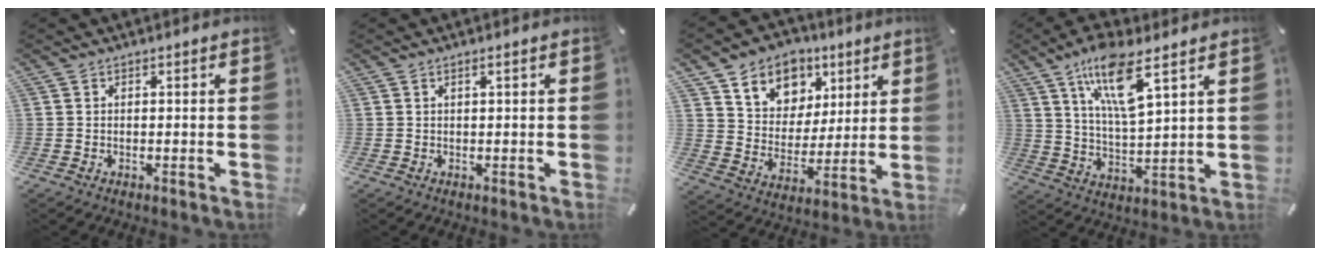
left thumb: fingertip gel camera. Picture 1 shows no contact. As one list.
[{"total": 0.9, "force": [0.3, 0.1, 0.9], "torque": [-0.016, 0.001, 0.005]}, {"total": 10.7, "force": [5.7, 9.0, 1.6], "torque": [-0.031, -0.045, 0.109]}, {"total": 13.0, "force": [8.3, 3.5, 9.3], "torque": [-0.175, -0.028, 0.145]}]